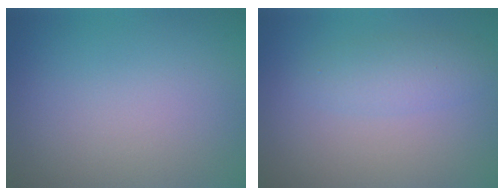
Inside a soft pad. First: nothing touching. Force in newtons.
{"total": 2.3, "press": 2.3, "slide": 0.1}